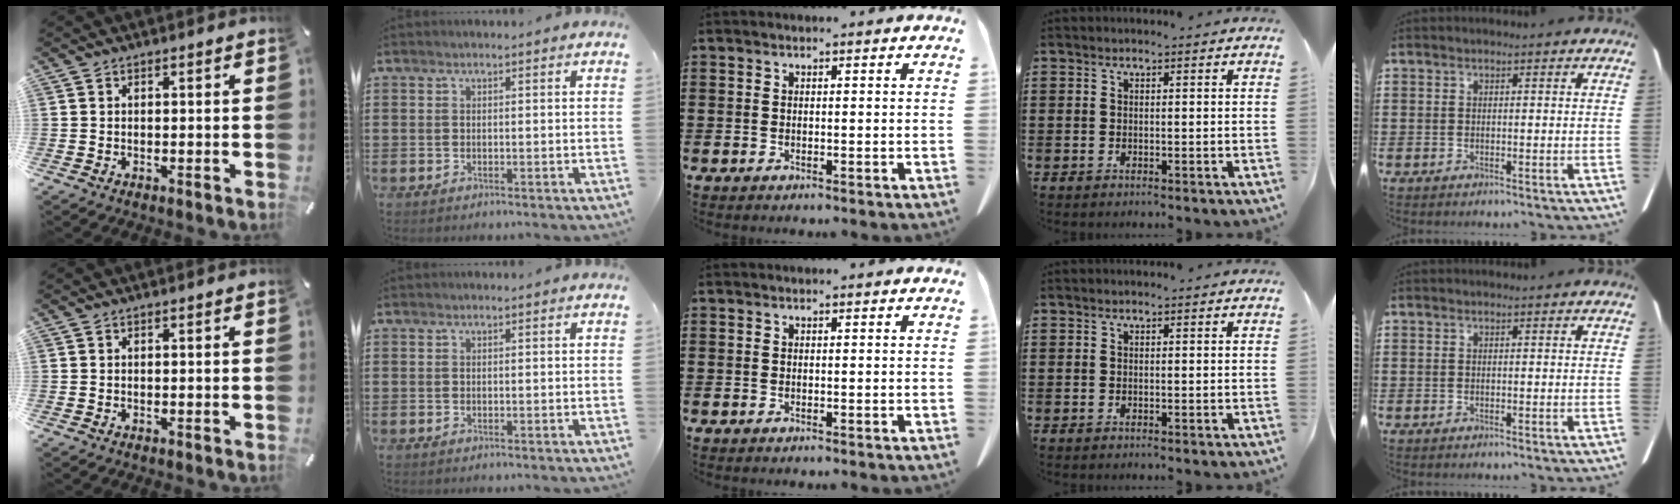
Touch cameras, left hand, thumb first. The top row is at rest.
{}